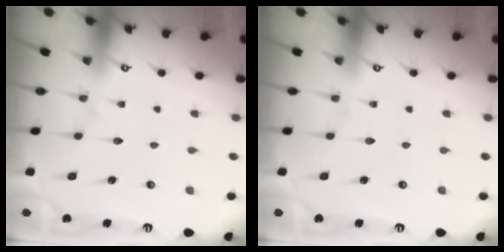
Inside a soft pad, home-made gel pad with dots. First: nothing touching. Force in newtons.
{"total": 0.0}